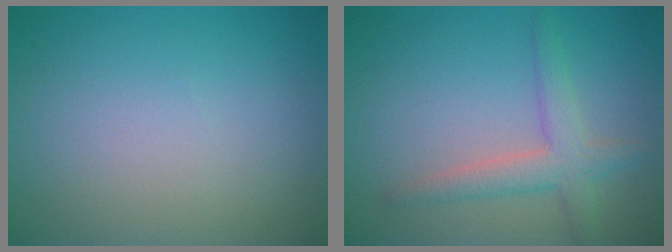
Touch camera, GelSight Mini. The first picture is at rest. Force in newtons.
{"total": 3.2, "press": 3.2, "slide": 0.1}